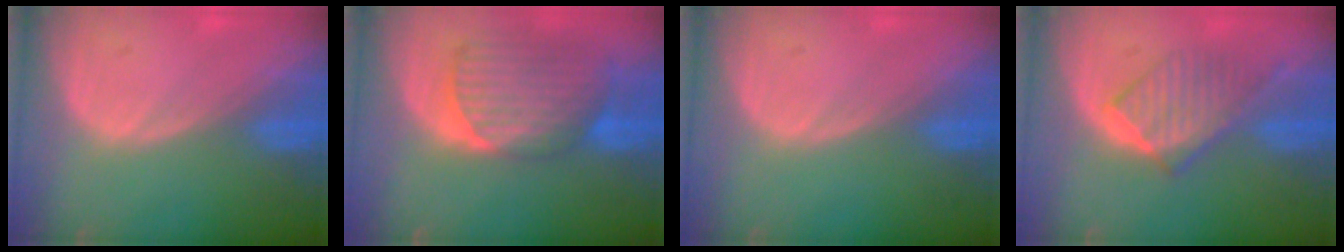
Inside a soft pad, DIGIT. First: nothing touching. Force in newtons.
{"total": 9.1, "press": 8.4, "slide": 3.5}
{"total": 0.0}
{"total": 6.5, "press": 6.2, "slide": 2.1}